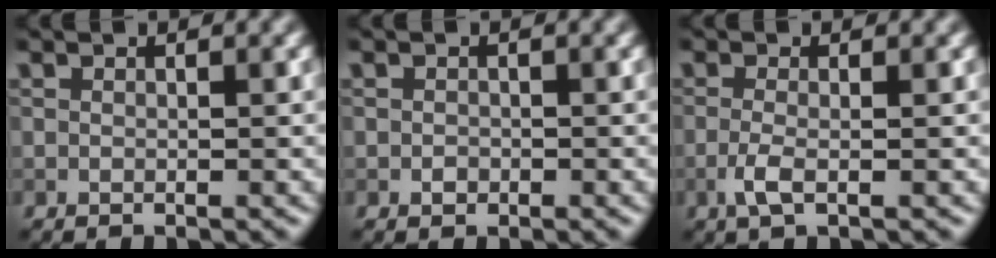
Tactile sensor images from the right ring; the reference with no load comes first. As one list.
[{"total": 0.6, "force": [-0.2, 0.5, 0.2], "torque": [-0.001, -0.004, -0.005]}, {"total": 2.1, "force": [-0.6, 0.6, 1.9], "torque": [-0.038, 0.000, -0.019]}]